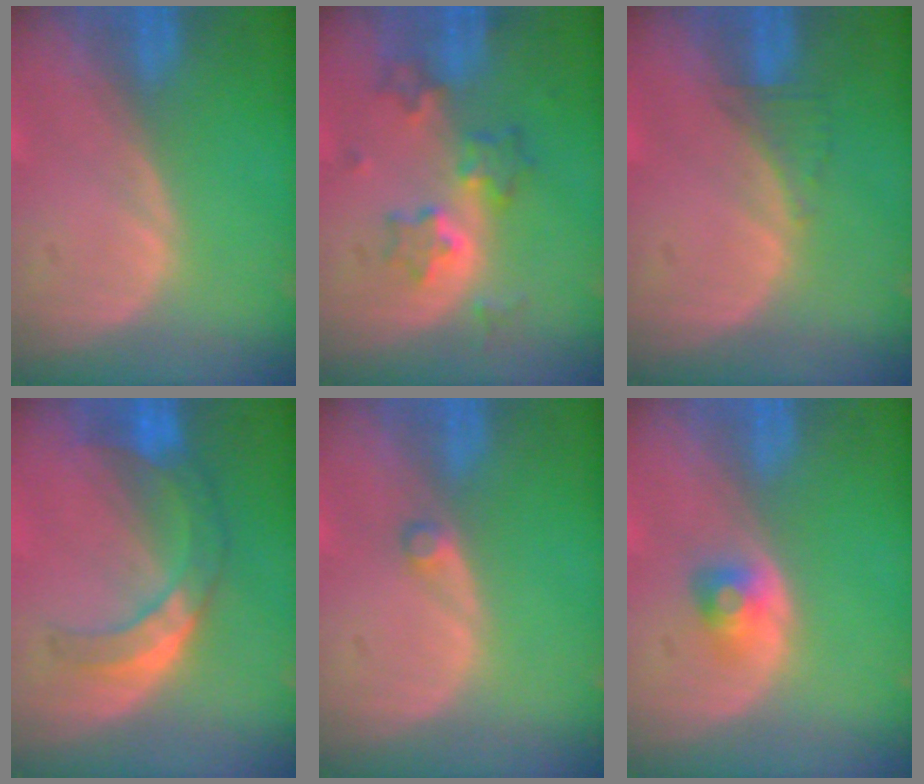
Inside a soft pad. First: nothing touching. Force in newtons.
{"total": 6.0, "press": 5.8, "slide": 1.7}
{"total": 1.7, "press": 1.6, "slide": 0.7}
{"total": 7.6, "press": 6.7, "slide": 3.6}
{"total": 1.0, "press": 1.0, "slide": 0.2}
{"total": 2.6, "press": 2.4, "slide": 1.0}